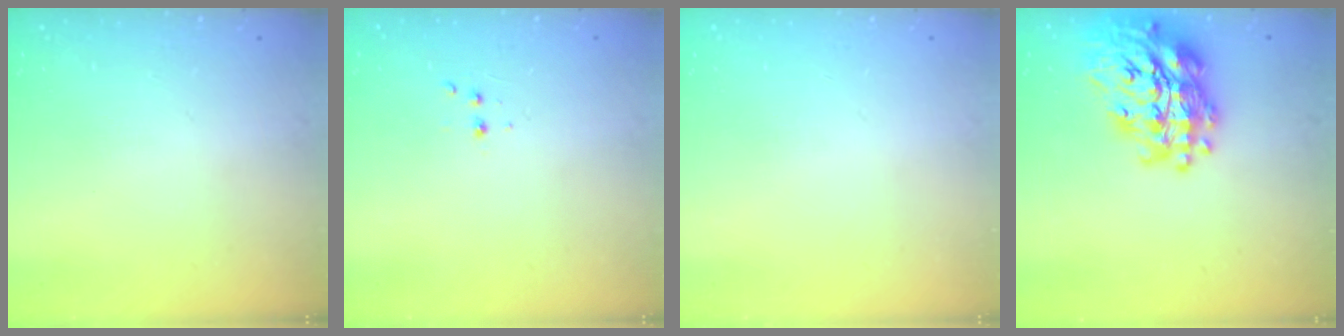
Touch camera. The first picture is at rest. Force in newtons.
{"total": 2.9, "press": 2.7, "slide": 1.0}
{"total": 0.0}
{"total": 25.9, "press": 25.8, "slide": 2.3}